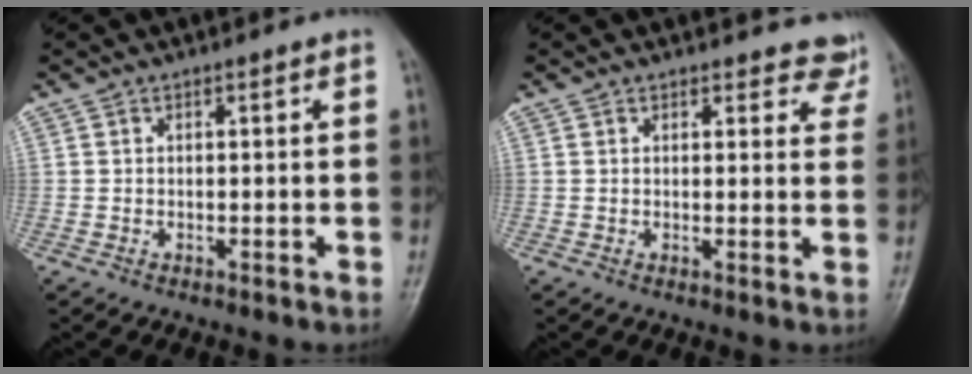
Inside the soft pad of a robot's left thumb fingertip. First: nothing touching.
{"total": 5.7, "force": [5.3, 2.2, 0.2], "torque": [0.041, -0.027, 0.033]}